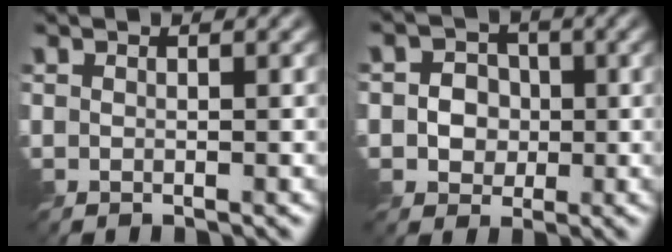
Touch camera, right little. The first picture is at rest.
{"total": 3.7, "force": [-0.3, 3.3, 1.5], "torque": [-0.019, 0.009, -0.021]}